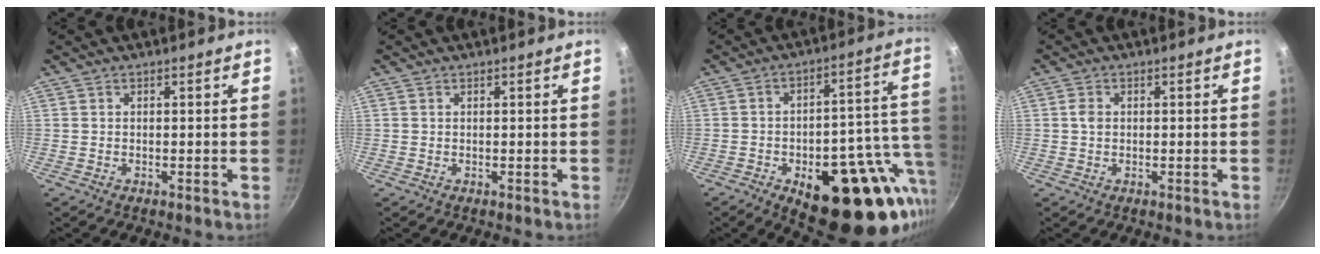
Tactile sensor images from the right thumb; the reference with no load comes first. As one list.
[{"total": 0.0}, {"total": 26.1, "force": [-8.4, 12.0, 21.5], "torque": [-0.231, 0.021, -0.105]}, {"total": 1.9, "force": [0.1, 1.5, 1.2], "torque": [-0.021, 0.002, 0.000]}]